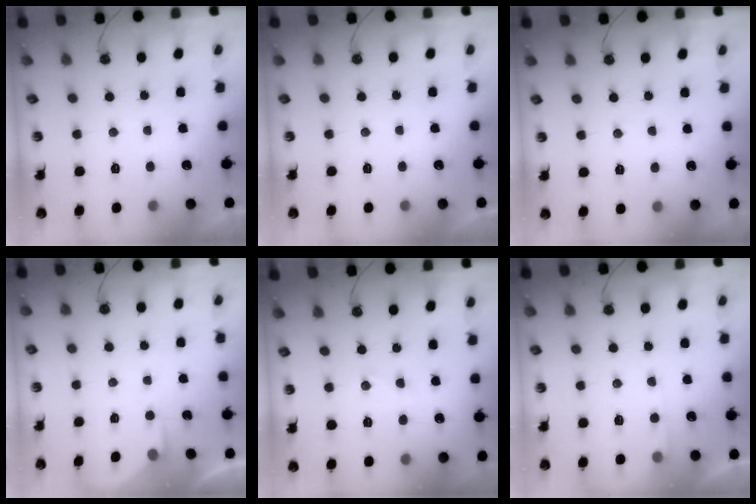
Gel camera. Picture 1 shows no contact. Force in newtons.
{"total": 0.0}
{"total": 2.9, "press": 2.9, "slide": 0.5}
{"total": 1.9, "press": 1.9, "slide": 0.3}
{"total": 6.1, "press": 6.1, "slide": 0.4}
{"total": 5.2, "press": 5.2, "slide": 0.6}